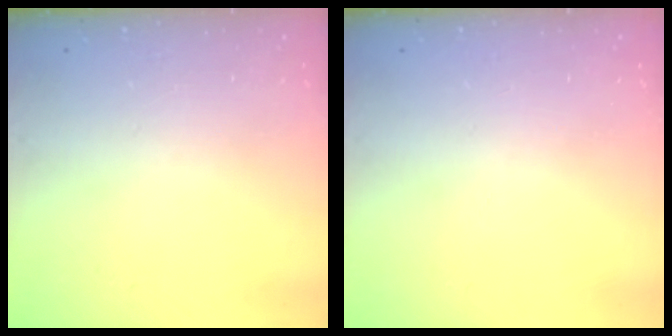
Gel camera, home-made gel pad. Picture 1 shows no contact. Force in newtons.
{"total": 0.0}